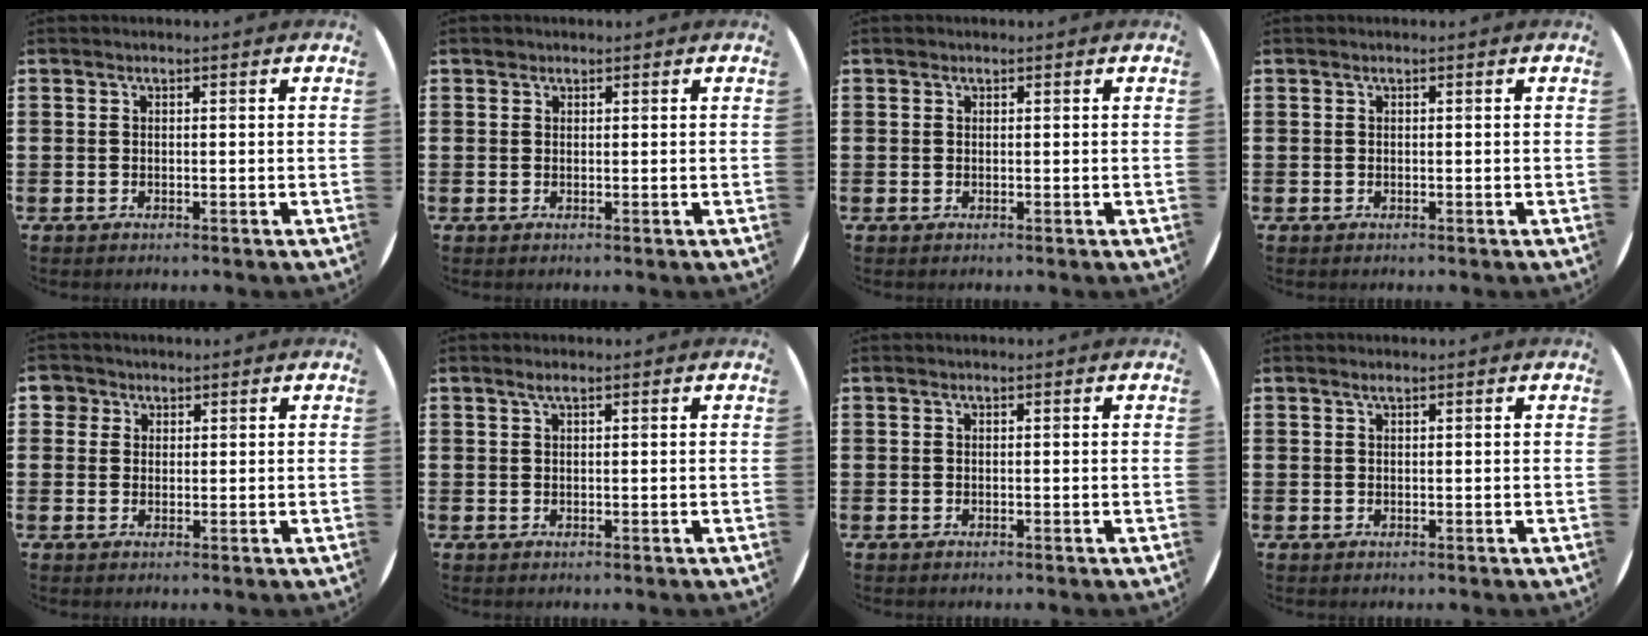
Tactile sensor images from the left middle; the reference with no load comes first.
{"total": 0.7, "force": [0.6, 0.4, -0.1], "torque": [0.010, 0.001, 0.009]}
{"total": 0.0}
{"total": 0.0}
{"total": 1.9, "force": [1.3, 1.4, 0.1], "torque": [0.004, 0.004, 0.024]}
{"total": 0.9, "force": [0.6, 0.1, 0.6], "torque": [-0.011, 0.003, 0.010]}
{"total": 0.0}
{"total": 0.5, "force": [0.4, 0.0, 0.3], "torque": [-0.005, 0.001, 0.007]}